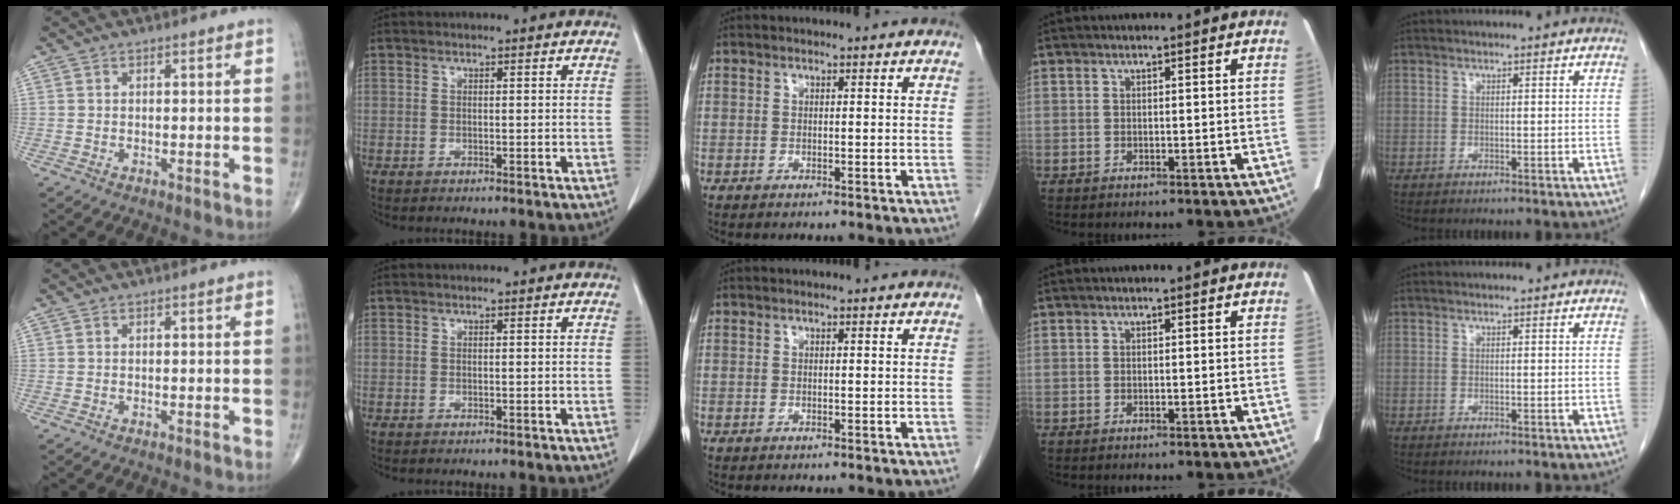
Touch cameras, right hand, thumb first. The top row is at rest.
{}